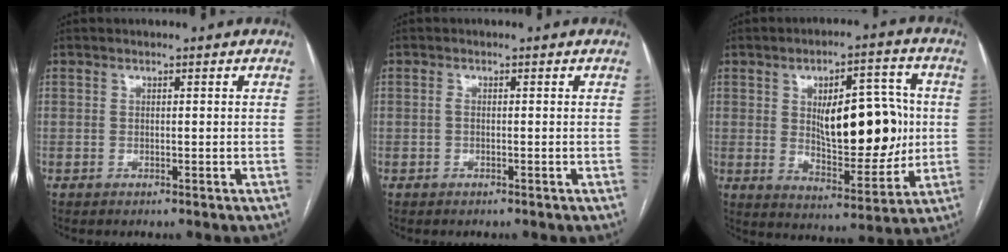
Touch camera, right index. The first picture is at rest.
{"total": 0.6, "force": [-0.1, 0.2, 0.5], "torque": [-0.008, 0.001, -0.004]}
{"total": 15.4, "force": [1.4, 6.2, 14.0], "torque": [-0.210, 0.010, 0.032]}